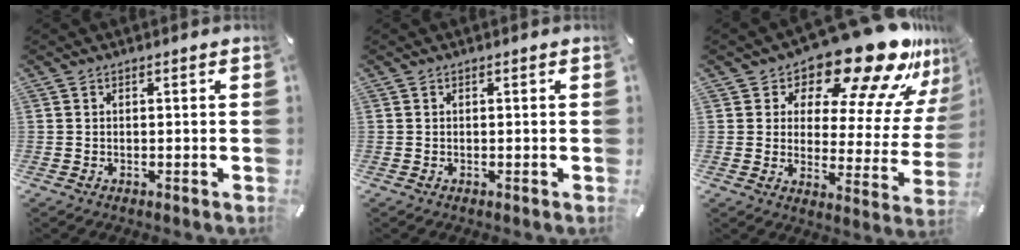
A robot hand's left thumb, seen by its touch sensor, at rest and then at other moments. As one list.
[{"total": 0.0}, {"total": 21.4, "force": [16.3, 7.5, 11.6], "torque": [-0.162, -0.131, 0.270]}]